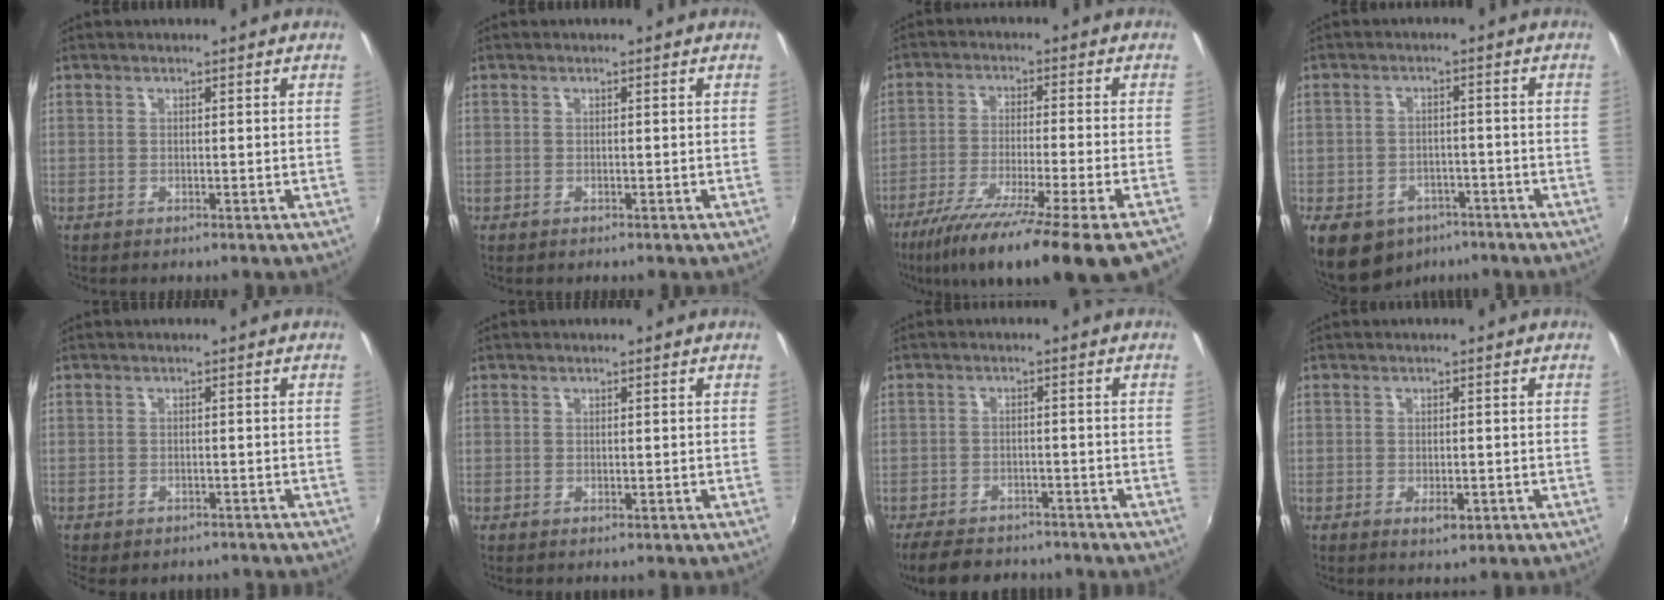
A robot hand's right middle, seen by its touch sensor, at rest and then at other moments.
{"total": 0.0}
{"total": 19.5, "force": [-15.0, -1.1, 12.5], "torque": [-0.222, -0.070, -0.238]}
{"total": 12.5, "force": [-8.2, 8.0, 5.0], "torque": [-0.133, -0.006, -0.113]}
{"total": 5.4, "force": [-4.5, 2.1, 2.3], "torque": [-0.052, -0.022, -0.056]}
{"total": 0.0}
{"total": 10.0, "force": [-8.2, 4.3, 3.8], "torque": [-0.094, -0.005, -0.124]}
{"total": 2.5, "force": [-1.0, 1.1, 2.0], "torque": [-0.035, -0.005, -0.012]}